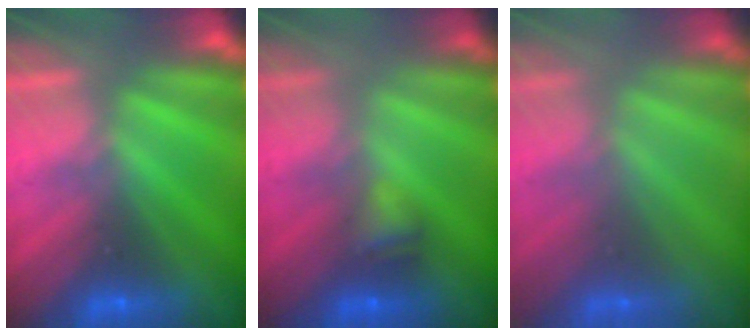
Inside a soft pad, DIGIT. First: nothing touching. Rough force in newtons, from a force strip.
{"total": 2.4}
{"total": 1.7}